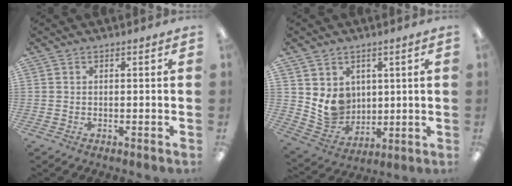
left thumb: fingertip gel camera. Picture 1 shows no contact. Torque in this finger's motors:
{"motor_torque": [0.05, 0.13, 0.39, -0.39, 0.04]}